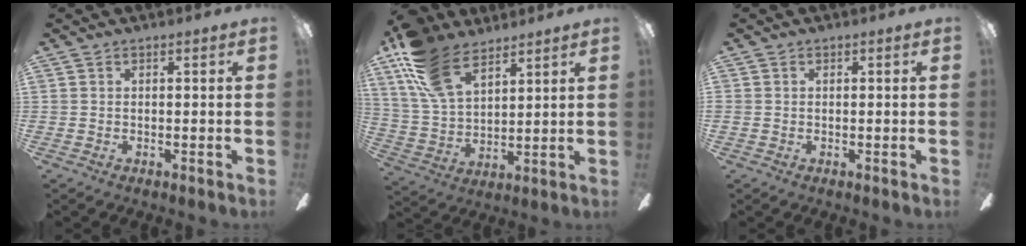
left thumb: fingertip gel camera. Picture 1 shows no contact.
{"total": 16.5, "force": [10.6, 8.6, 9.3], "torque": [-0.201, -0.028, 0.201]}
{"total": 0.5, "force": [-0.1, 0.5, 0.1], "torque": [0.000, 0.005, -0.004]}